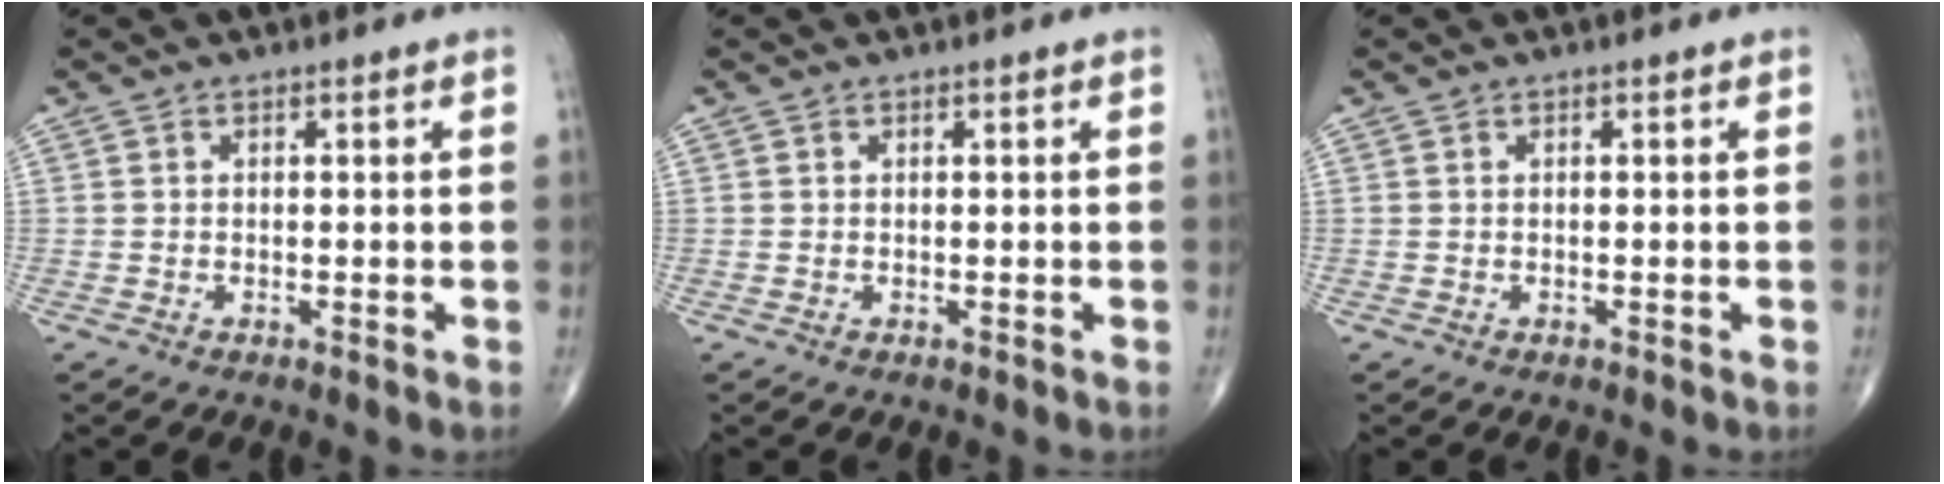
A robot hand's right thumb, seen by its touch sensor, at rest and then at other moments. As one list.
[{"total": 0.0}, {"total": 0.0}]